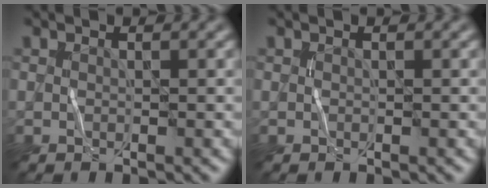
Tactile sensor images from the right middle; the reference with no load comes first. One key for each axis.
{"total": 0.0}